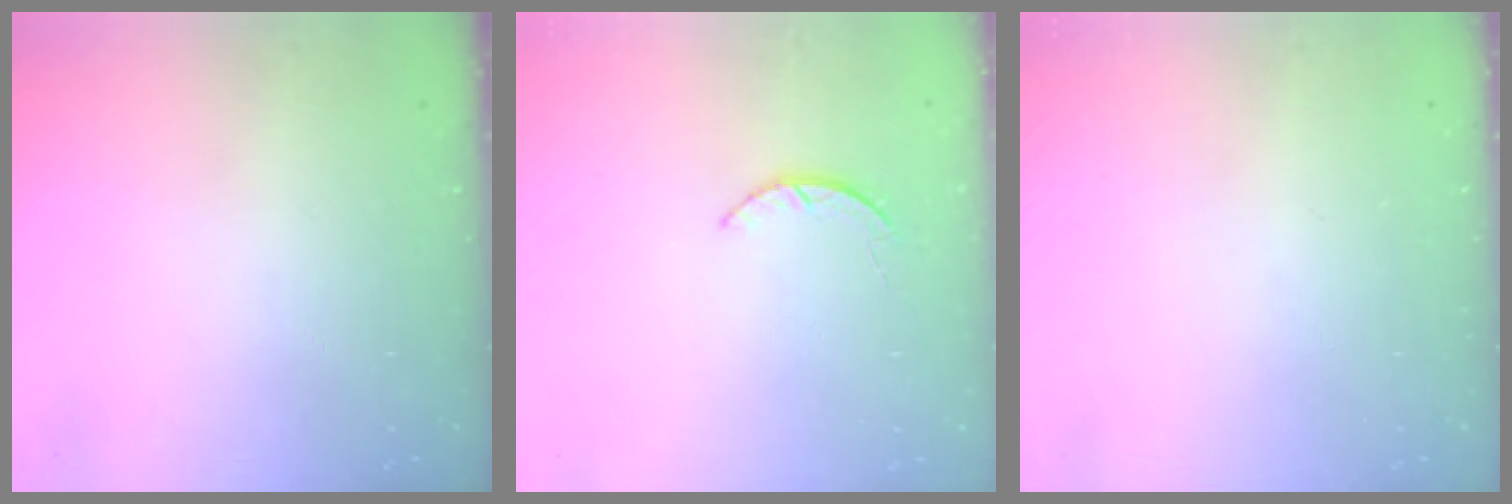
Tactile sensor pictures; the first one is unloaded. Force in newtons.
{"total": 1.9, "press": 1.9, "slide": 0.3}
{"total": 0.0}